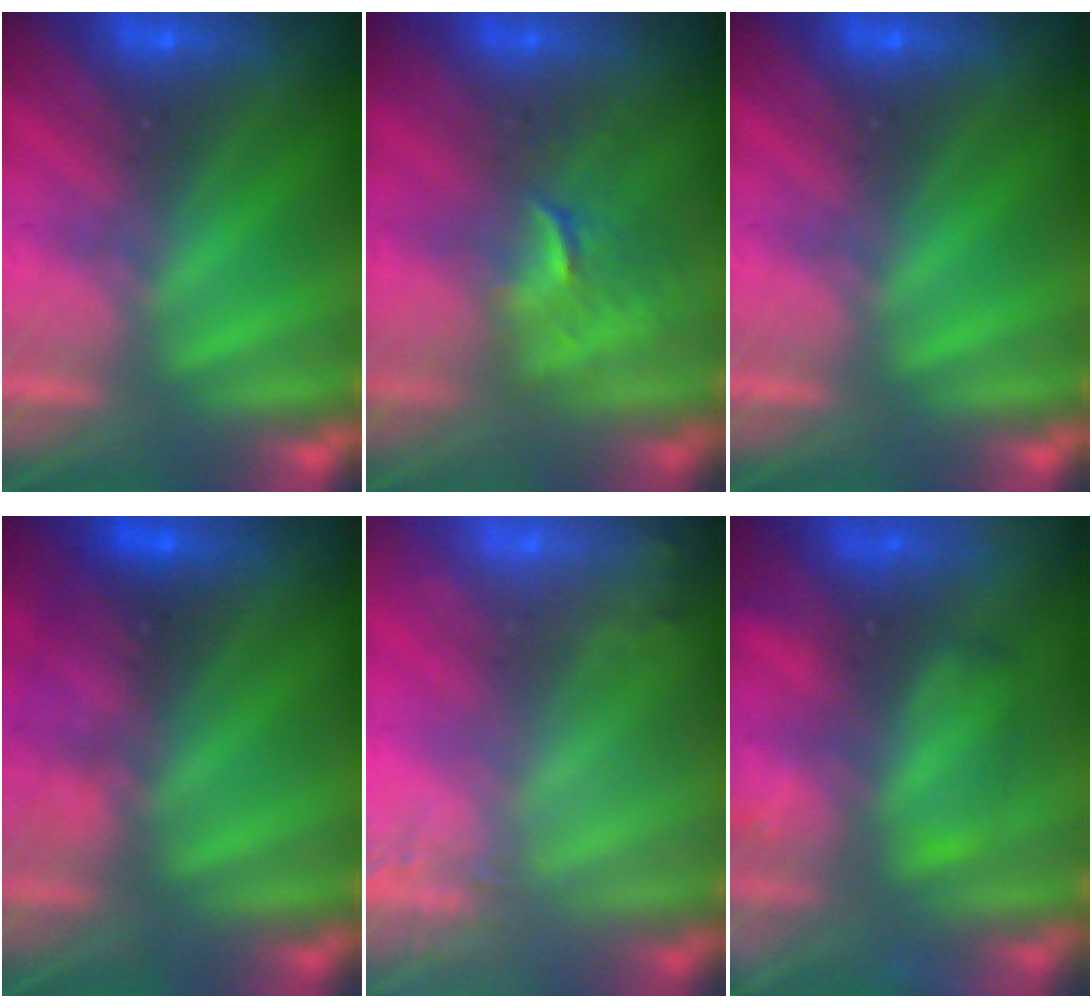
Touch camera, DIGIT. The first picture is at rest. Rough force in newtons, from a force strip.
{"total": 2.6}
{"total": 0.0}
{"total": 2.7}
{"total": 2.4}
{"total": 8.7}